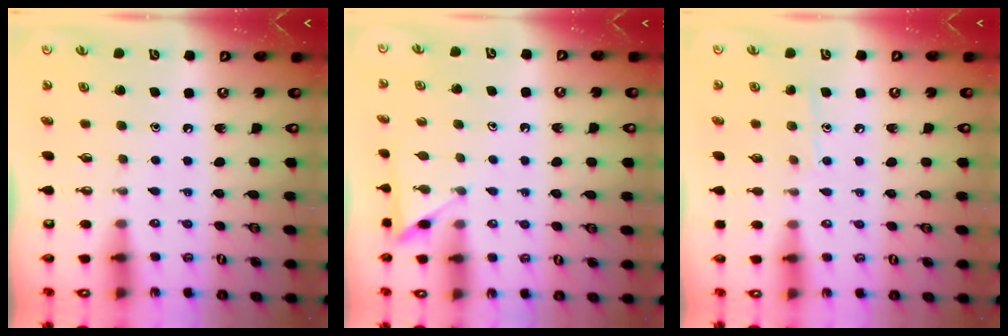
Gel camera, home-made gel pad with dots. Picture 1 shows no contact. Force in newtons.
{"total": 4.7, "press": 4.7, "slide": 0.6}
{"total": 7.3, "press": 7.2, "slide": 0.6}